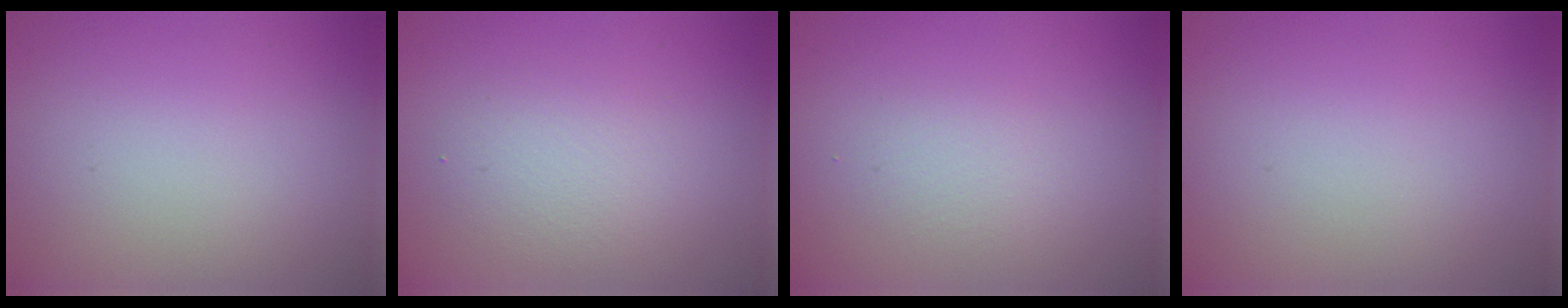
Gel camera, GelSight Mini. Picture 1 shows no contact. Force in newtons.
{"total": 2.5, "press": 2.5, "slide": 0.1}
{"total": 1.3, "press": 1.3, "slide": 0.0}
{"total": 0.0}